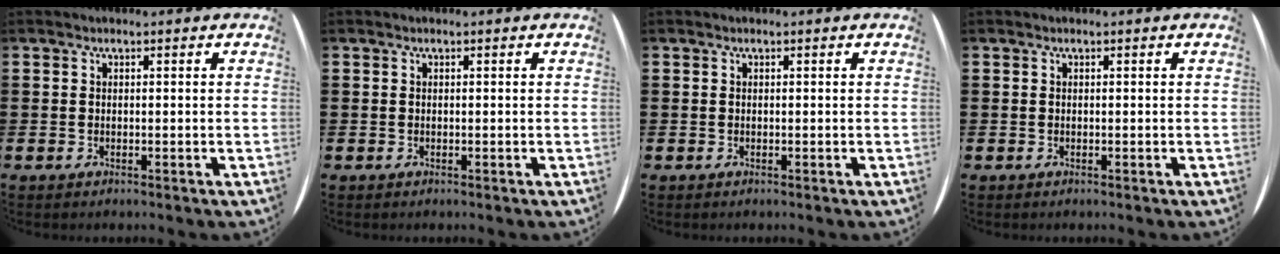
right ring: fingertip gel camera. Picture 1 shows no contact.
{"total": 0.0}
{"total": 0.0}
{"total": 0.0}